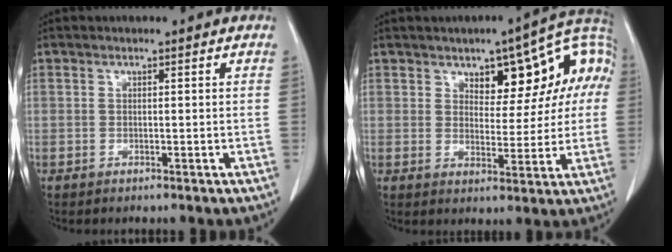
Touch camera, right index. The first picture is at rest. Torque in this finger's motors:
{"motor_torque": [0.53, 0.41, 0.22, 0.07]}